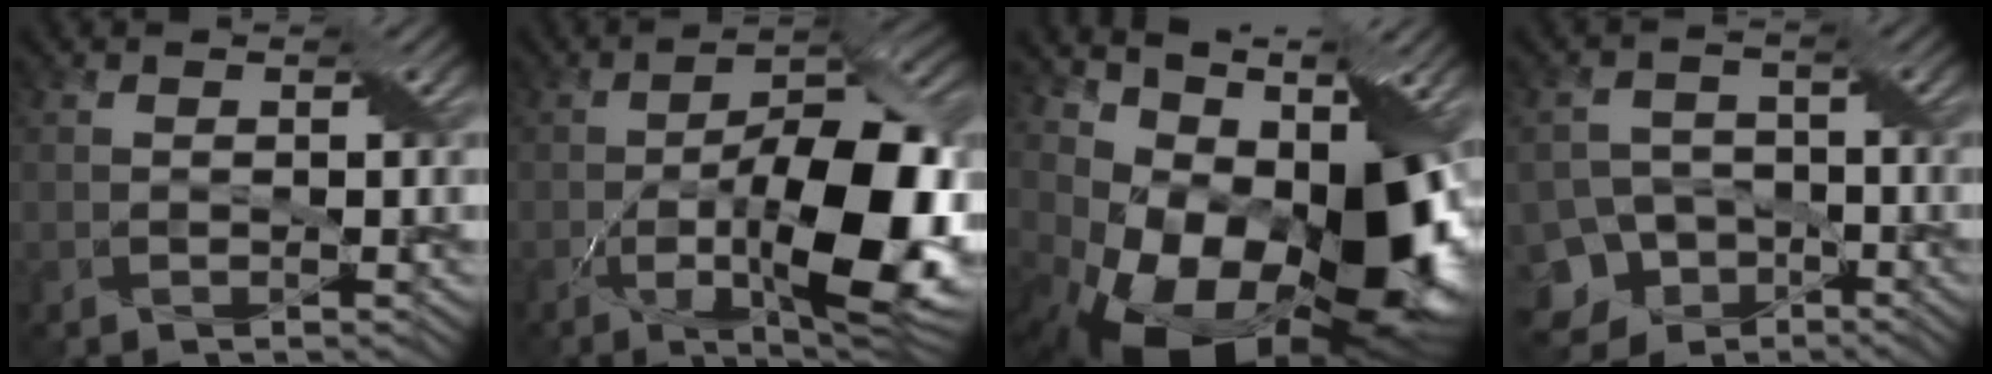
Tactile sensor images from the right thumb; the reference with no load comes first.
{"total": 17.2, "force": [-4.5, 6.8, 15.1], "torque": [-0.230, -0.011, -0.070]}
{"total": 18.0, "force": [-1.0, 11.7, 13.7], "torque": [-0.183, -0.020, 0.015]}
{"total": 9.5, "force": [-6.2, 6.9, 2.0], "torque": [-0.052, -0.014, -0.106]}